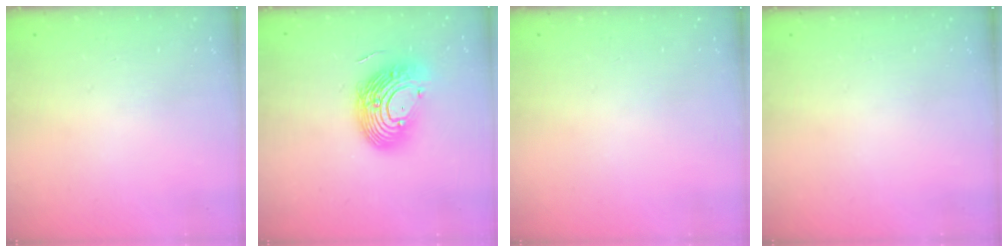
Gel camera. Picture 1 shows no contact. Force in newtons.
{"total": 15.1, "press": 14.8, "slide": 2.7}
{"total": 0.0}
{"total": 0.0}